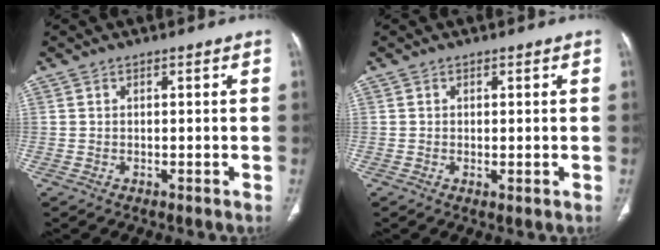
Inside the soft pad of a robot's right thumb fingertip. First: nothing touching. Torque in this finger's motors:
{"motor_torque": [-0.42, 0.00, -0.21, -0.16, -0.03]}